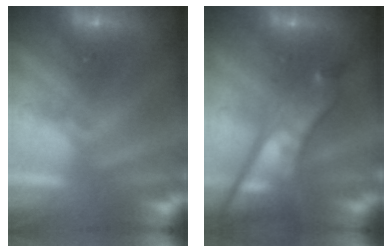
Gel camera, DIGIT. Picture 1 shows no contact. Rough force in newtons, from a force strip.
{"total": 6.9}